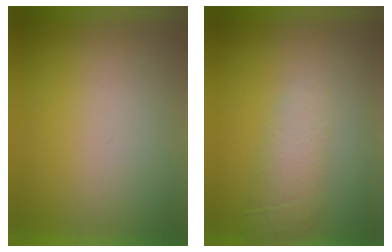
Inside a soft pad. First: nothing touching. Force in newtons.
{"total": 1.0}